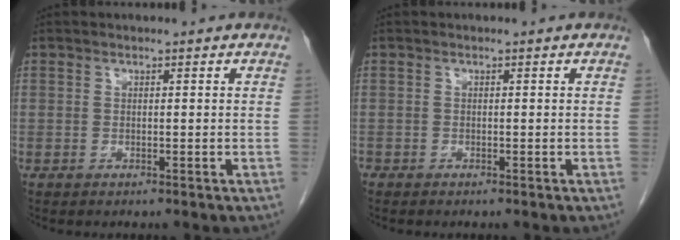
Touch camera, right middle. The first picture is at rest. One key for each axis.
{"total": 0.0}